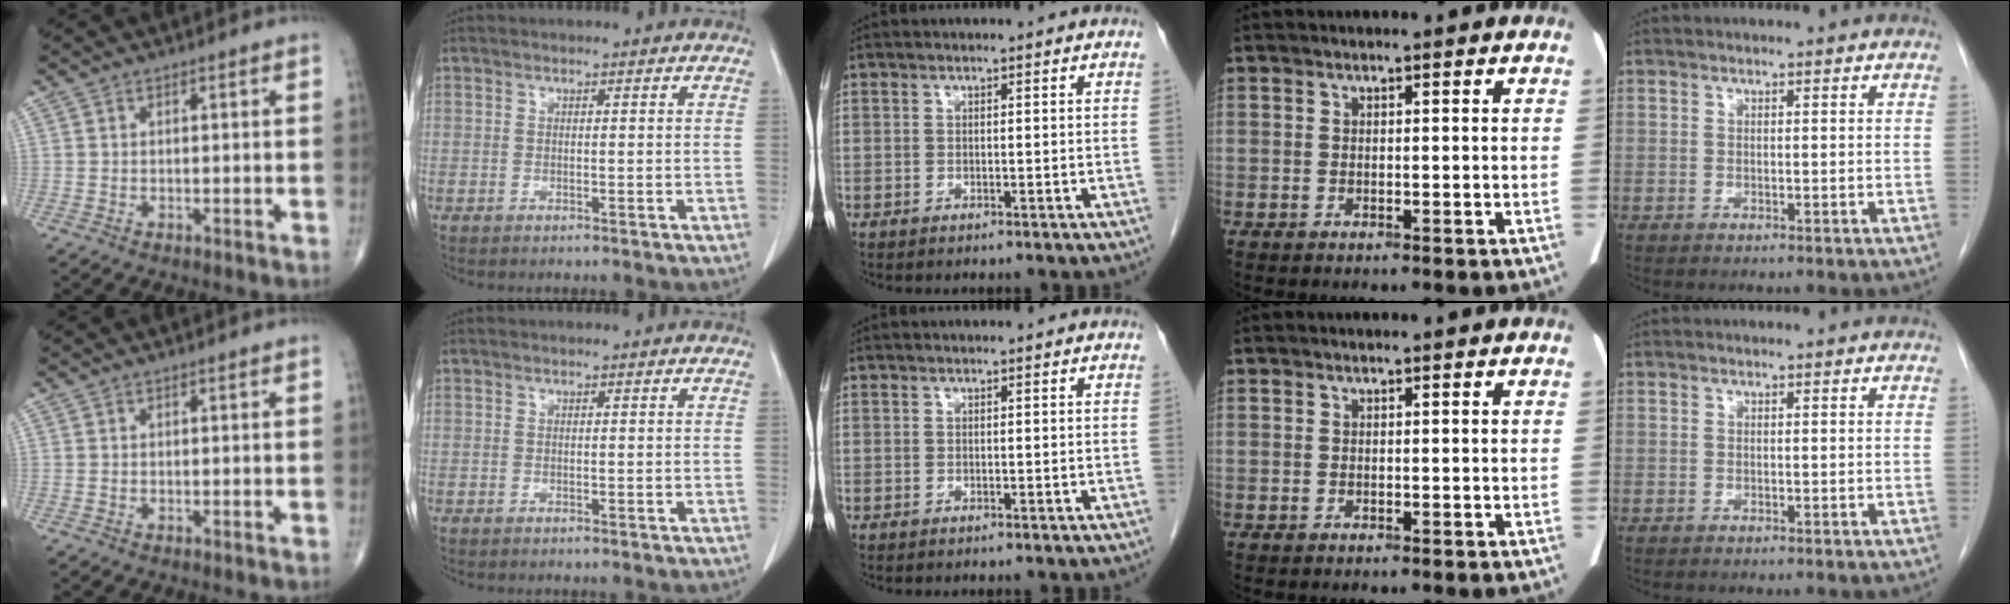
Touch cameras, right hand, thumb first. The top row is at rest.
{}